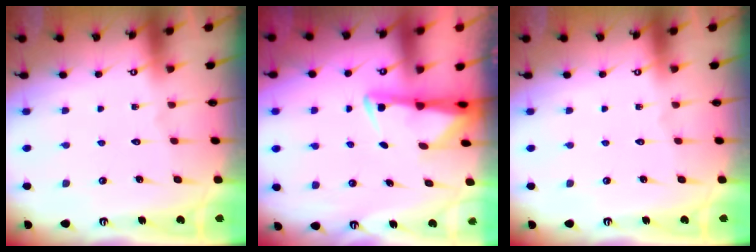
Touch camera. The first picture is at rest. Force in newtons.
{"total": 2.9, "press": 2.8, "slide": 0.6}
{"total": 0.0}